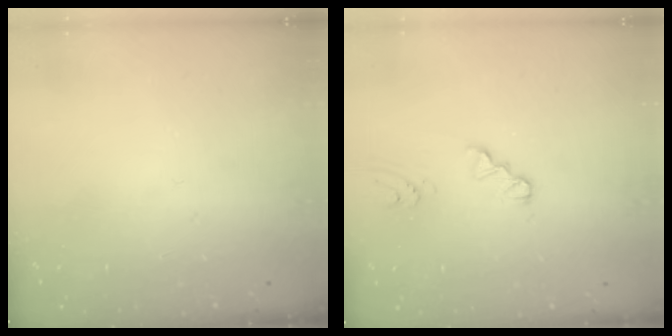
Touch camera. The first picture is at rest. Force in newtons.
{"total": 0.9, "press": 0.9, "slide": 0.1}